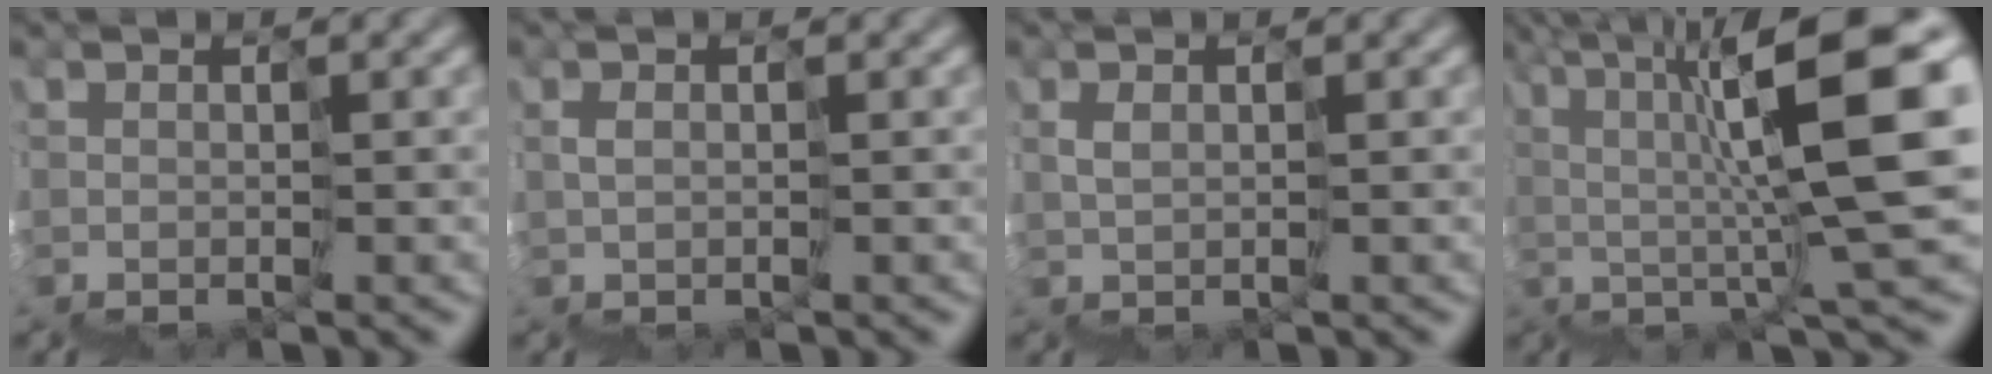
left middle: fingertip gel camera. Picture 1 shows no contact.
{"total": 0.6, "force": [0.1, -0.1, 0.6], "torque": [-0.013, 0.007, 0.003]}
{"total": 0.8, "force": [0.6, -0.4, 0.5], "torque": [-0.017, 0.011, 0.009]}
{"total": 11.5, "force": [3.1, 0.5, 11.0], "torque": [-0.169, 0.027, 0.052]}